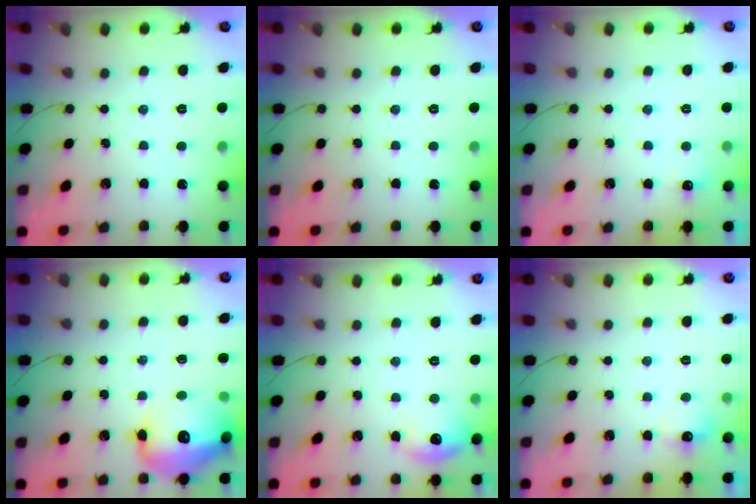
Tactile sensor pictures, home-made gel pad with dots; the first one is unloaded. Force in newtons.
{"total": 0.0}
{"total": 6.6, "press": 3.0, "slide": 5.9}
{"total": 16.3, "press": 15.9, "slide": 3.7}
{"total": 10.1, "press": 8.3, "slide": 5.8}
{"total": 6.8, "press": 4.4, "slide": 5.2}